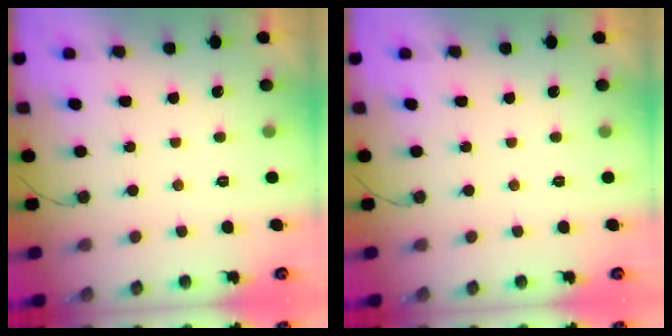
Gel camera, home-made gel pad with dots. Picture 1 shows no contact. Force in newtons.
{"total": 0.0}